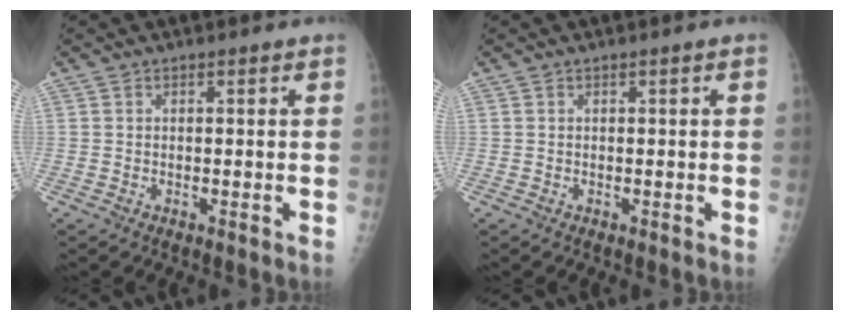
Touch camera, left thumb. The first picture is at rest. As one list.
[{"total": 0.0}]